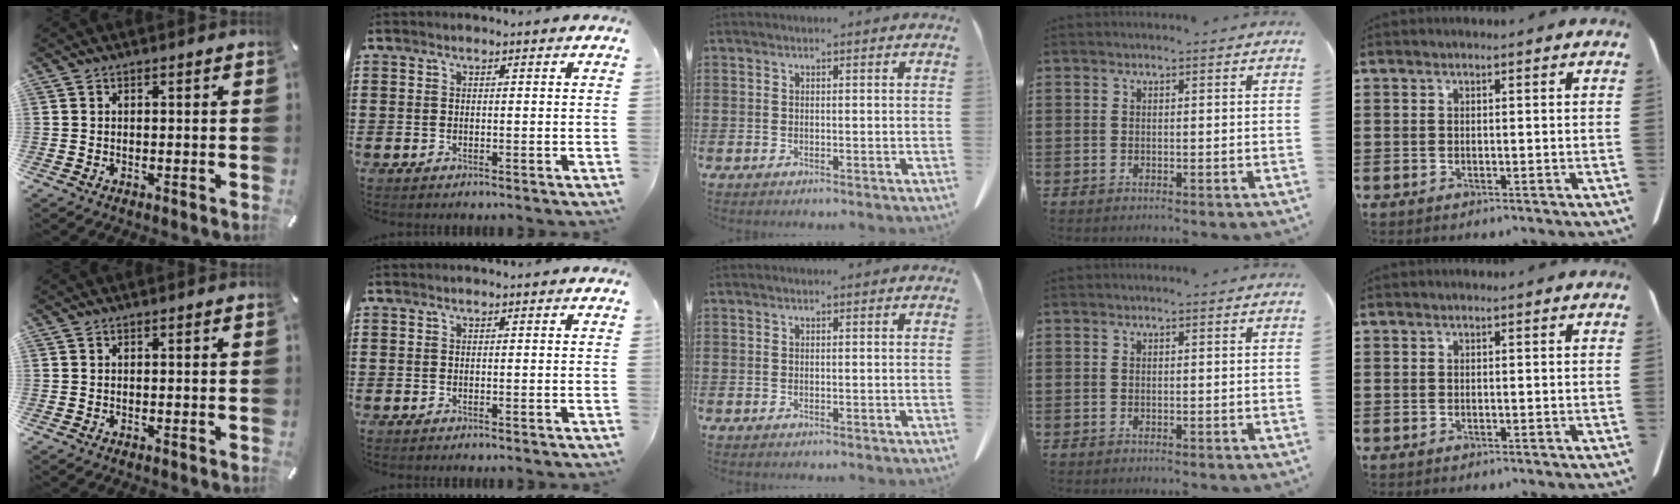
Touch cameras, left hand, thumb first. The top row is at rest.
{}